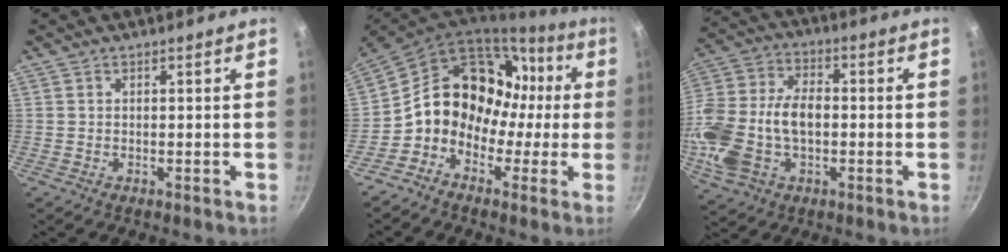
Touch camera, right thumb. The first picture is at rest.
{"total": 17.5, "force": [-0.8, 14.4, 9.8], "torque": [-0.110, 0.063, -0.024]}
{"total": 17.8, "force": [-2.4, 11.4, 13.4], "torque": [-0.270, 0.032, -0.045]}